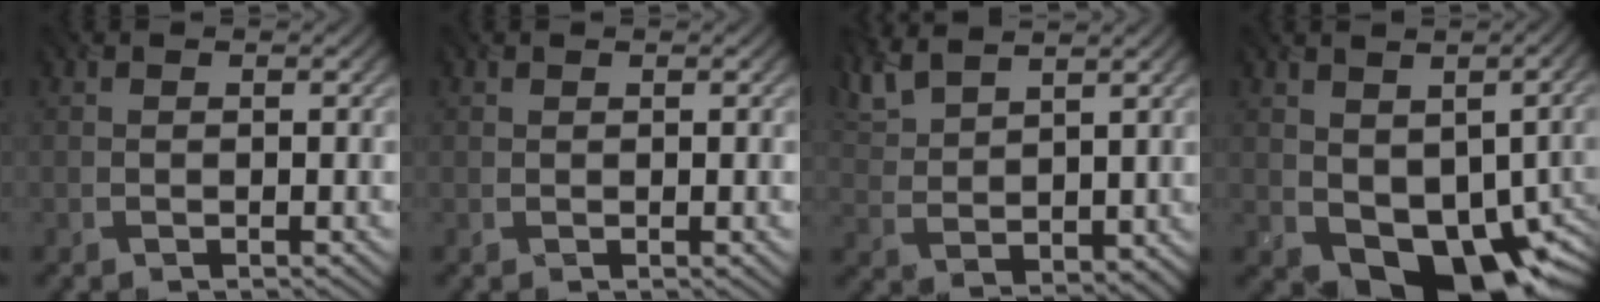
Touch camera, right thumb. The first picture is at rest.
{"total": 0.6, "force": [0.2, 0.4, 0.4], "torque": [-0.004, 0.000, 0.006]}
{"total": 7.1, "force": [5.4, 2.5, 3.9], "torque": [-0.104, 0.010, 0.116]}
{"total": 11.8, "force": [-1.3, 7.8, 8.7], "torque": [-0.137, -0.032, -0.006]}